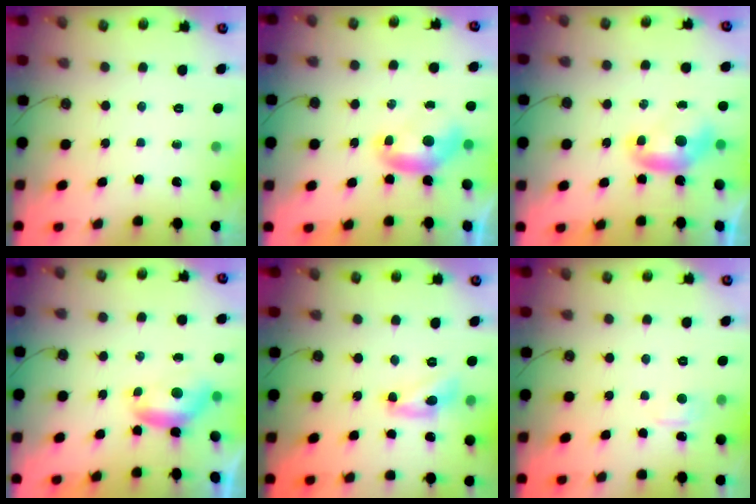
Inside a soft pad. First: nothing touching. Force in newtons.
{"total": 0.0}
{"total": 0.0}
{"total": 0.5, "press": 0.1, "slide": 0.5}
{"total": 8.2, "press": 8.2, "slide": 0.3}
{"total": 2.1, "press": 2.0, "slide": 0.6}